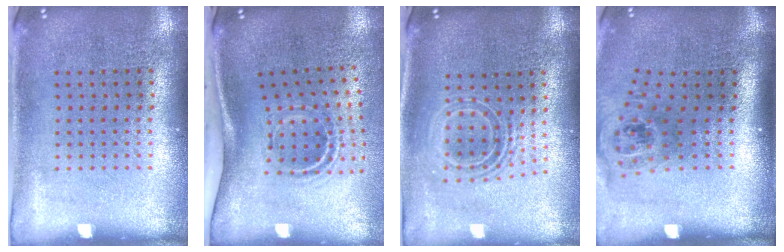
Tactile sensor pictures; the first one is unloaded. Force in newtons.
{"total": 2.1, "press": 1.2, "slide": 1.8}
{"total": 1.8, "press": 1.4, "slide": 1.2}
{"total": 1.6, "press": 1.2, "slide": 1.2}